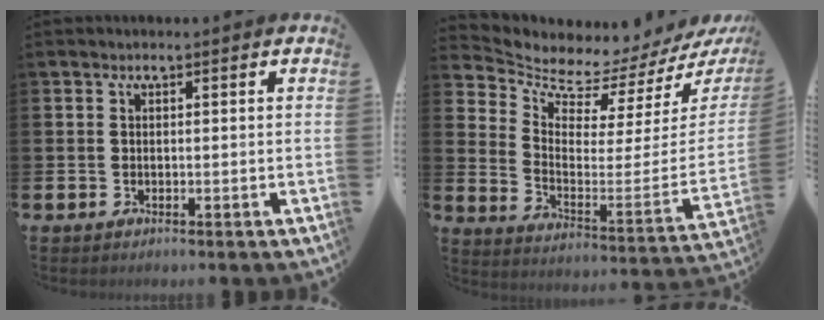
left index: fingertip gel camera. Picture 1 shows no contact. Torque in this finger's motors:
{"motor_torque": [0.72, -0.91, 0.05, -0.07]}